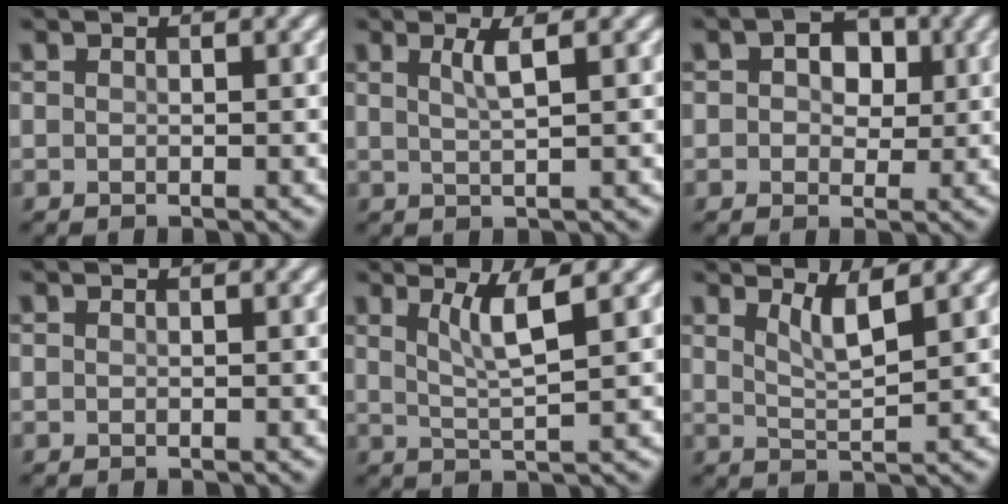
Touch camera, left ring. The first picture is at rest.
{"total": 2.1, "force": [0.8, 0.5, 1.9], "torque": [-0.030, 0.001, 0.011]}
{"total": 3.8, "force": [0.9, 2.7, 2.5], "torque": [-0.030, 0.005, 0.003]}
{"total": 0.0}
{"total": 3.6, "force": [1.5, 0.6, 3.2], "torque": [-0.057, -0.003, 0.033]}
{"total": 2.7, "force": [1.7, 0.5, 2.1], "torque": [-0.033, -0.006, 0.034]}